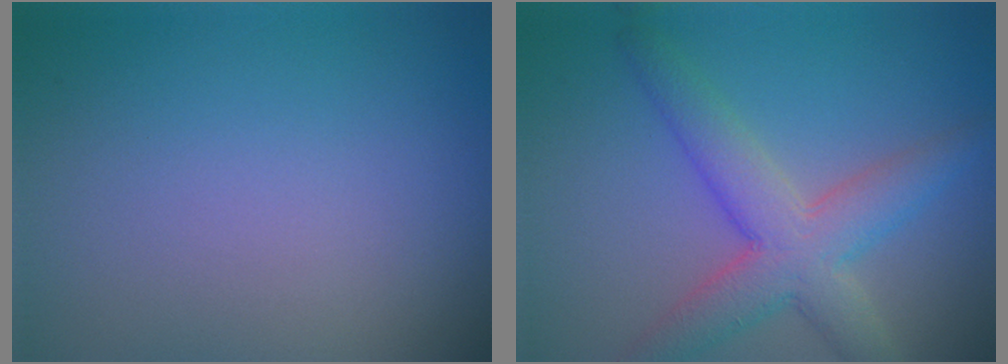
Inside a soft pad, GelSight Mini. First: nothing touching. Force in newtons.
{"total": 5.6, "press": 5.6, "slide": 0.2}